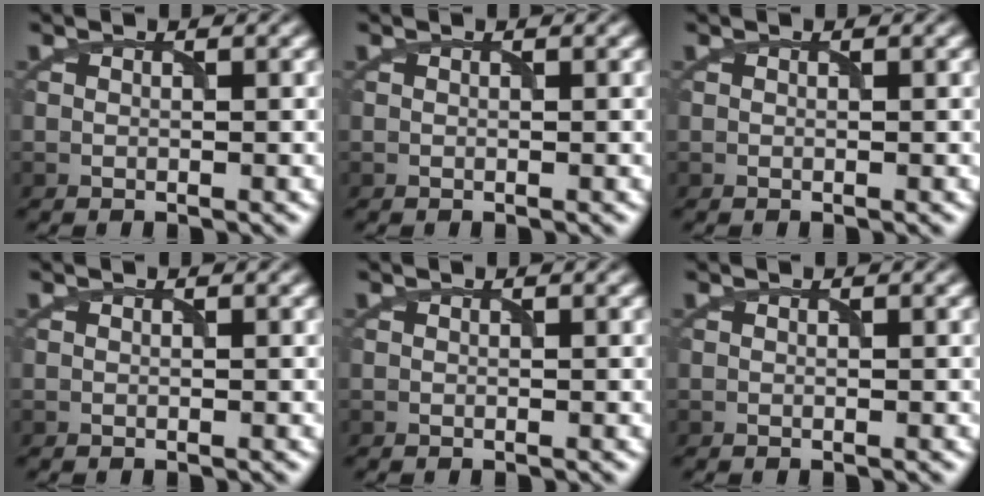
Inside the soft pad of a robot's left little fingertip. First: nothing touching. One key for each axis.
{"total": 0.0}
{"total": 0.0}
{"total": 0.0}
{"total": 0.0}
{"total": 0.0}